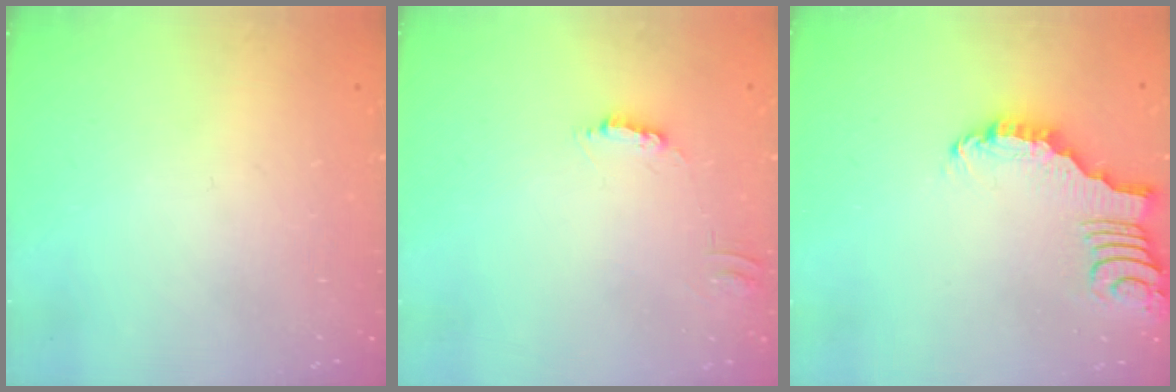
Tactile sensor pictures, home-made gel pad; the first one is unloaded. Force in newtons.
{"total": 4.6, "press": 4.6, "slide": 0.2}
{"total": 2.6, "press": 2.6, "slide": 0.3}